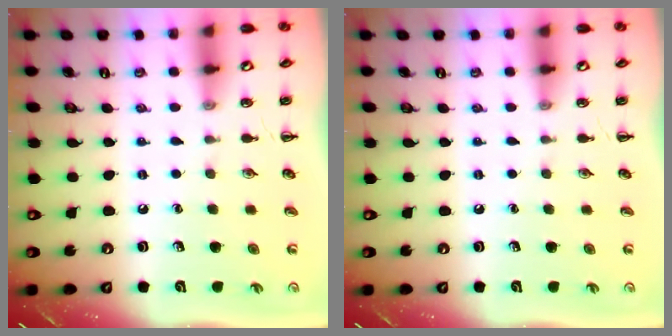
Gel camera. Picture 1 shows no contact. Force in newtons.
{"total": 0.0}